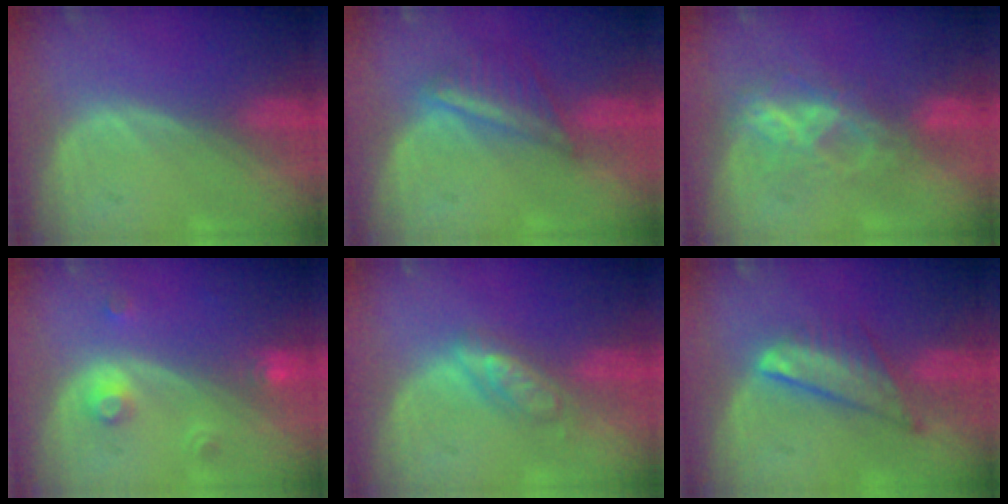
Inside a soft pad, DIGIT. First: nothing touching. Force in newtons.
{"total": 5.9, "press": 5.2, "slide": 2.8}
{"total": 6.3, "press": 5.8, "slide": 2.6}
{"total": 3.1, "press": 2.8, "slide": 1.2}
{"total": 4.5, "press": 4.5, "slide": 0.6}
{"total": 7.6, "press": 6.5, "slide": 4.0}